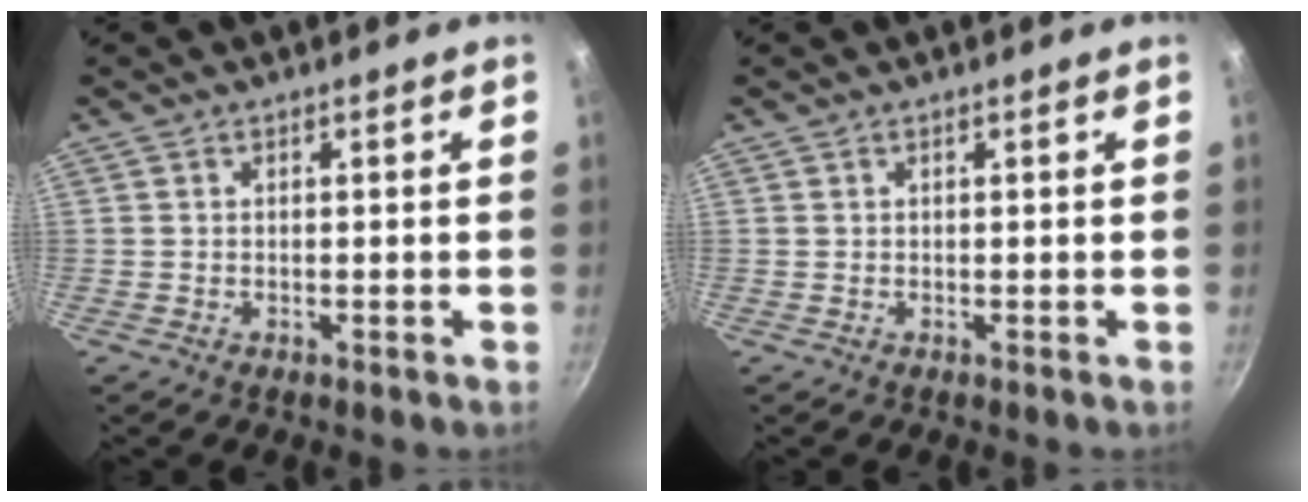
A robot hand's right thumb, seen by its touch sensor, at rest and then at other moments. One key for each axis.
{"total": 0.0}